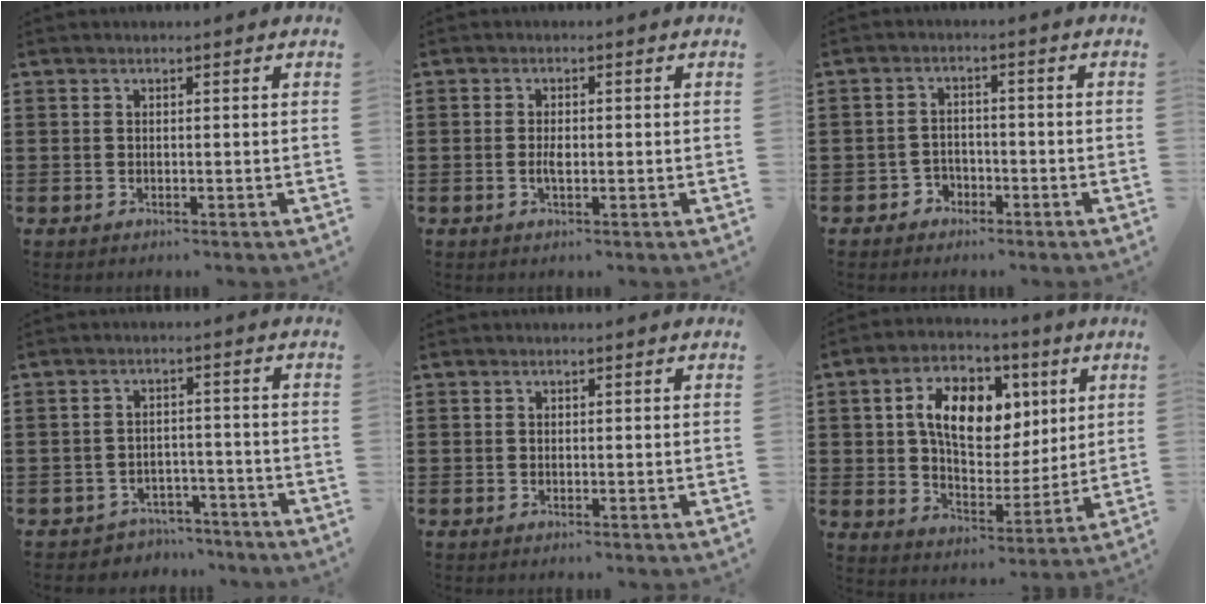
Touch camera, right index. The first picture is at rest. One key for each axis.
{"total": 1.9, "fx": -0.3, "fy": 0.8, "fz": 1.7, "tx": -0.039, "ty": -0.001, "tz": -0.008}
{"total": 2.4, "fx": -1.8, "fy": 1.6, "fz": 0.1, "tx": -0.010, "ty": 0.004, "tz": -0.040}
{"total": 3.2, "fx": -3.0, "fy": 1.1, "fz": 0.0, "tx": -0.009, "ty": 0.004, "tz": -0.064}
{"total": 0.0}
{"total": 11.0, "fx": 3.4, "fy": 6.9, "fz": 7.8, "tx": -0.150, "ty": 0.013, "tz": 0.057}